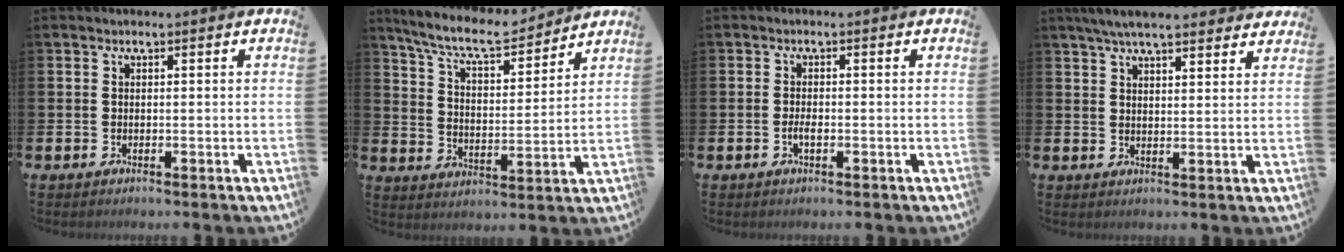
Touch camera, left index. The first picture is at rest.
{"total": 8.8, "force": [8.1, 1.6, 3.1], "torque": [-0.089, -0.049, 0.142]}
{"total": 1.3, "force": [-0.5, 0.5, 1.1], "torque": [-0.027, 0.003, -0.008]}
{"total": 5.7, "force": [5.3, 0.9, 2.0], "torque": [-0.047, -0.015, 0.097]}